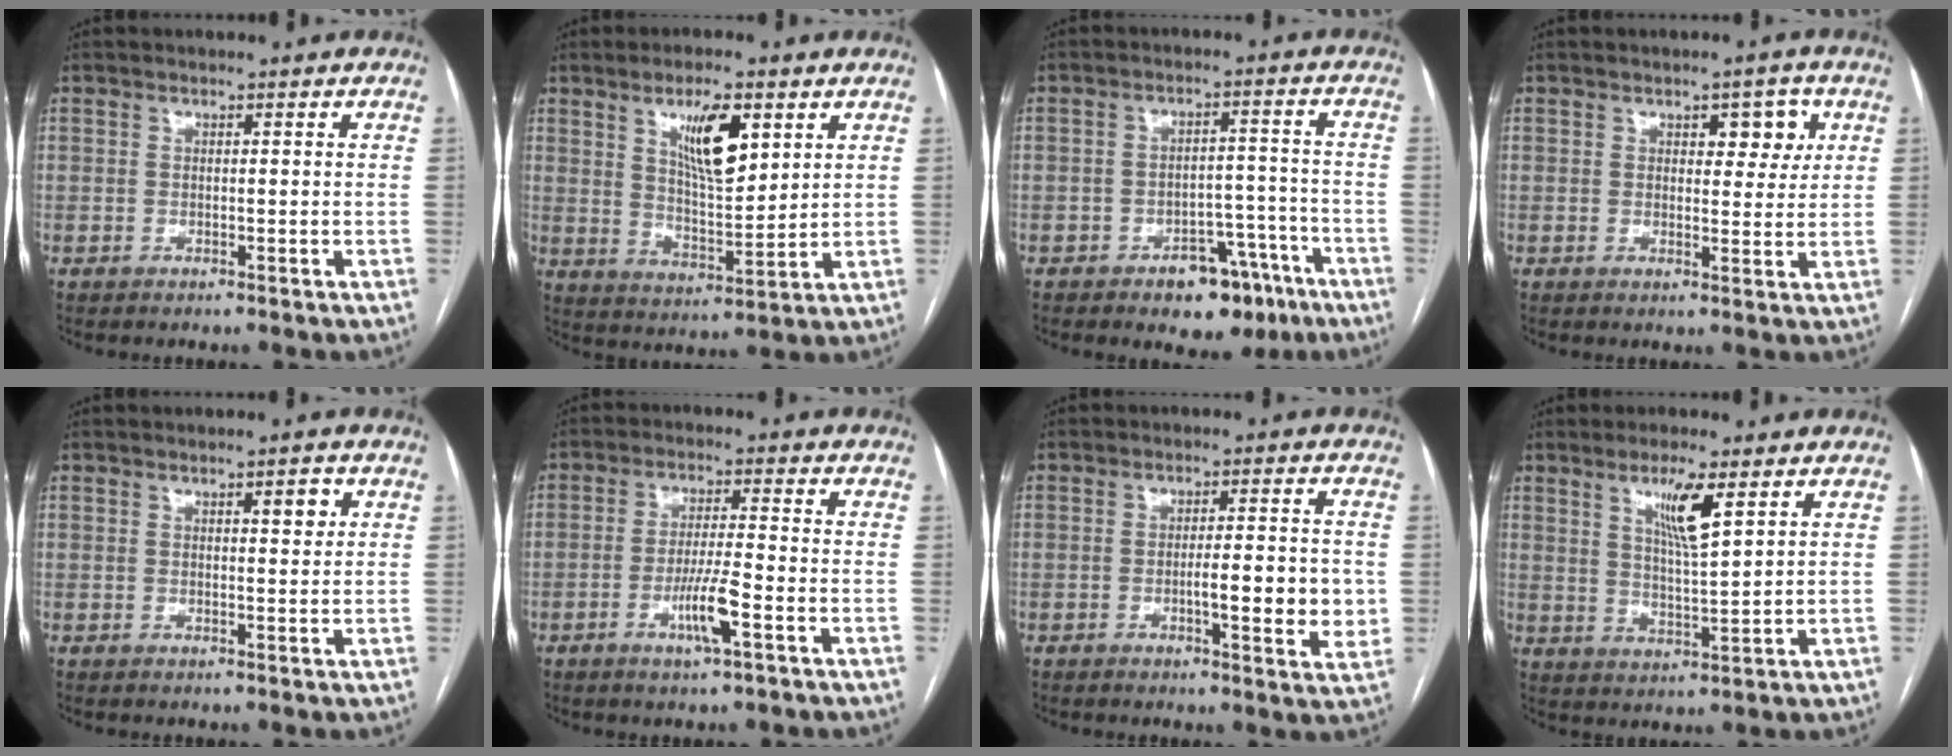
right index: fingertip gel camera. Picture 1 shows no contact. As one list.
[{"total": 9.6, "force": [4.4, 2.6, 8.1], "torque": [-0.146, -0.002, 0.084]}, {"total": 8.7, "force": [-5.6, 4.7, 4.8], "torque": [-0.047, 0.024, -0.073]}, {"total": 4.8, "force": [1.9, 2.4, 3.7], "torque": [-0.040, 0.006, 0.025]}, {"total": 2.5, "force": [1.1, 0.7, 2.2], "torque": [-0.032, 0.000, 0.016]}, {"total": 6.4, "force": [-2.7, 0.1, 5.8], "torque": [-0.112, -0.007, -0.046]}, {"total": 7.9, "force": [-1.1, 1.4, 7.7], "torque": [-0.108, -0.002, -0.013]}, {"total": 6.7, "force": [3.4, 0.4, 5.8], "torque": [-0.107, -0.008, 0.064]}]